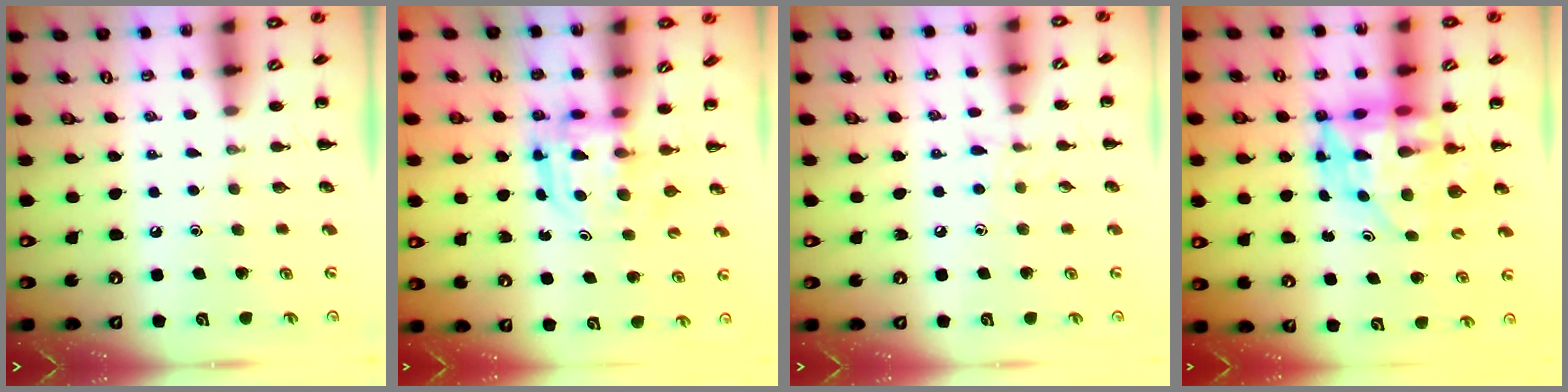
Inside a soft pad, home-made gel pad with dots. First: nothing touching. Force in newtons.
{"total": 3.1, "press": 3.1, "slide": 0.2}
{"total": 4.9, "press": 4.5, "slide": 1.8}
{"total": 10.5, "press": 10.1, "slide": 3.0}